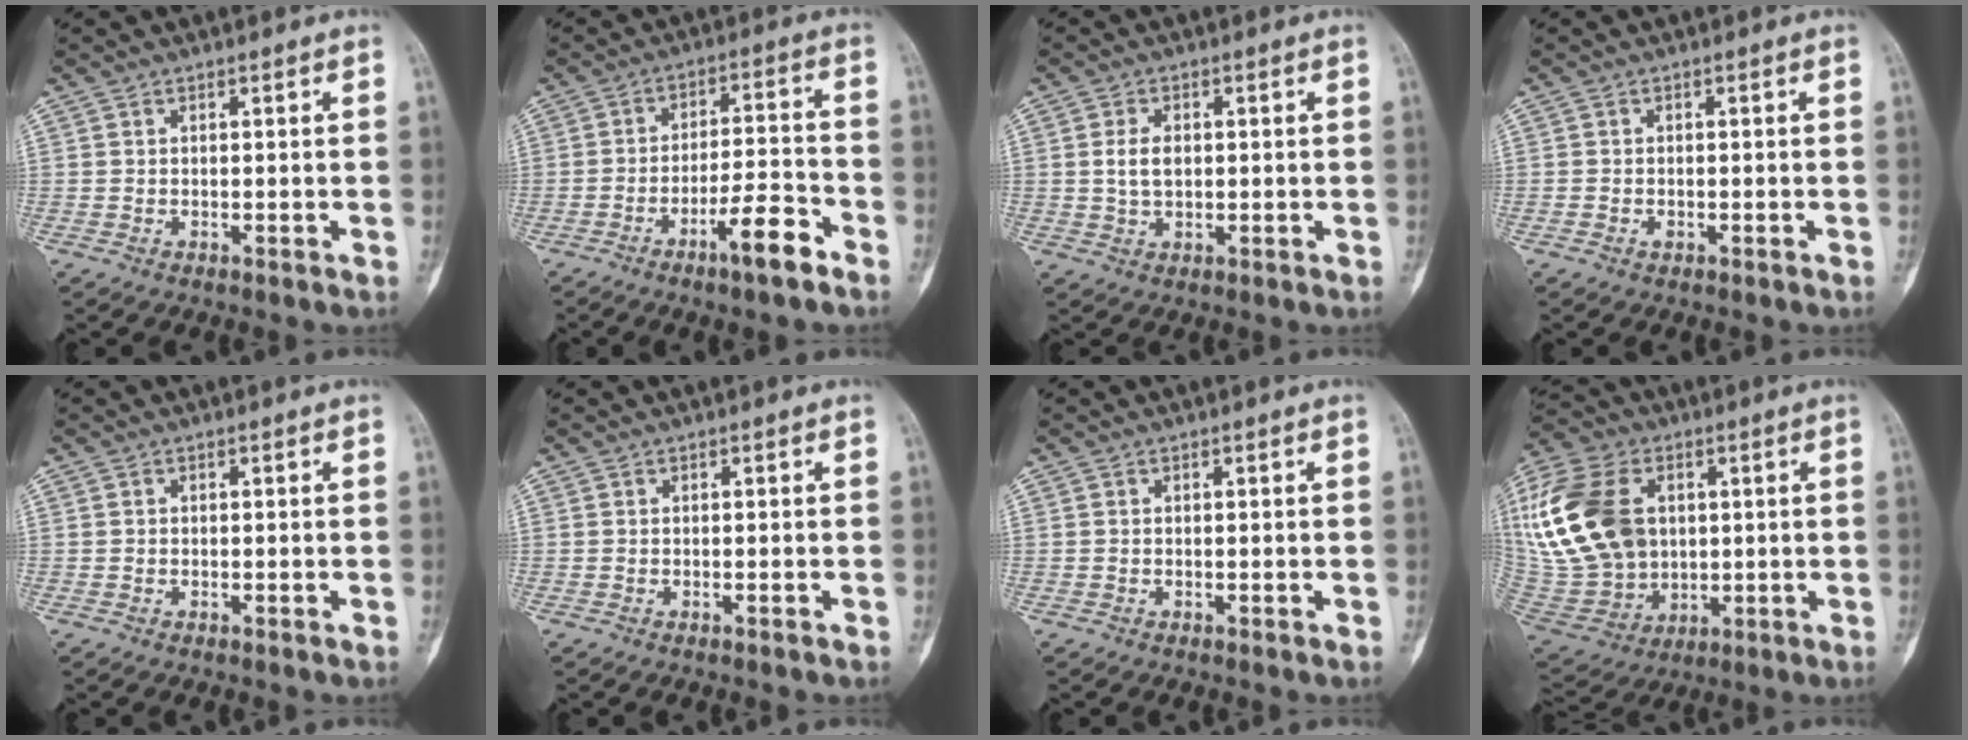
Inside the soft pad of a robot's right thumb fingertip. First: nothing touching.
{"total": 9.0, "force": [-5.4, 1.8, 6.9], "torque": [-0.115, 0.039, -0.088]}
{"total": 4.1, "force": [0.3, 2.6, 3.1], "torque": [-0.054, 0.001, 0.007]}
{"total": 0.8, "force": [-0.4, 0.6, 0.4], "torque": [-0.004, 0.005, -0.006]}
{"total": 0.0}
{"total": 0.0}
{"total": 0.0}
{"total": 26.9, "force": [5.1, 19.2, 18.1], "torque": [-0.402, 0.014, 0.111]}